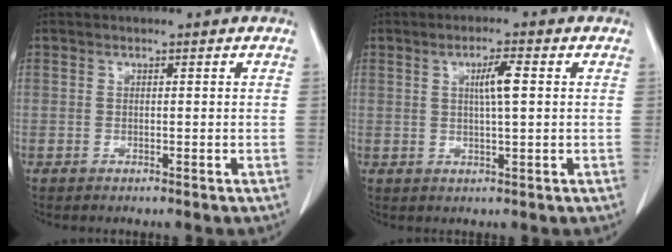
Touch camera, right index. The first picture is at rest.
{"total": 3.9, "force": [0.9, 0.1, 3.8], "torque": [-0.065, 0.001, 0.013]}